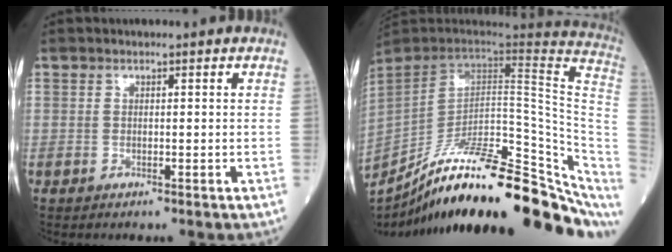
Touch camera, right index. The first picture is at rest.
{"total": 32.2, "force": [-23.5, 7.3, 20.8], "torque": [-0.242, -0.026, -0.342]}